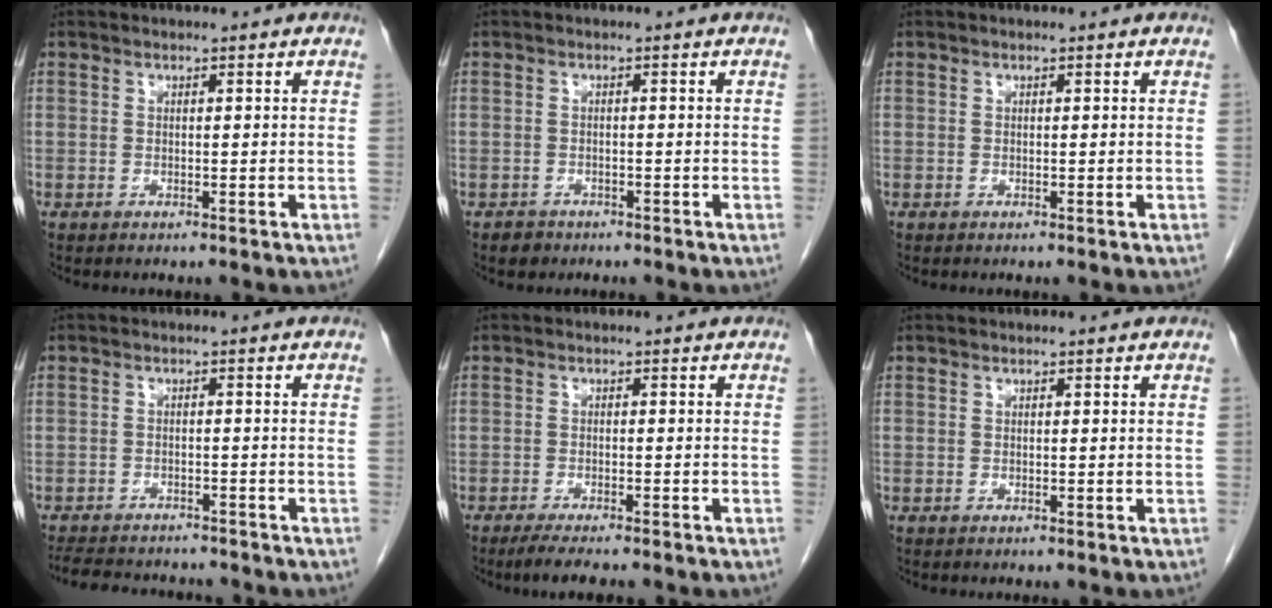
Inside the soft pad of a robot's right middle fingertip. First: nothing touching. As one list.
[{"total": 1.4, "force": [-1.0, 1.0, 0.1], "torque": [-0.010, 0.001, -0.015]}, {"total": 0.0}, {"total": 10.1, "force": [-9.1, 2.8, 3.3], "torque": [-0.065, -0.002, -0.124]}, {"total": 4.7, "force": [-3.7, 0.4, 2.8], "torque": [-0.046, -0.011, -0.055]}, {"total": 0.0}]